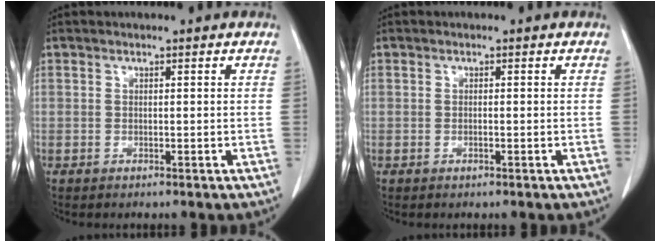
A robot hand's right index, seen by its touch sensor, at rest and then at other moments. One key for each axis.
{"total": 0.8, "fx": -0.3, "fy": 0.3, "fz": 0.7, "tx": -0.018, "ty": -0.001, "tz": -0.003}